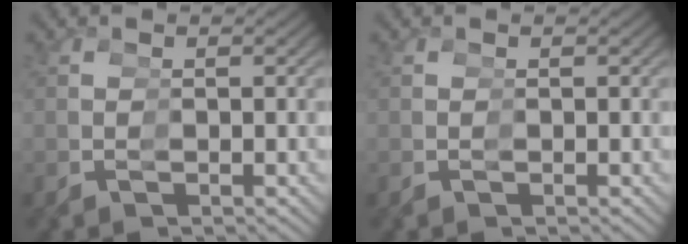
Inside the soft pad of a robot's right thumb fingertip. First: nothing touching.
{"total": 0.0}